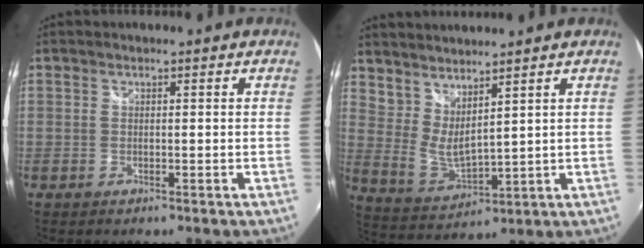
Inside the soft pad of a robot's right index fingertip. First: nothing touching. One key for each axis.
{"total": 8.2, "fx": 6.1, "fy": 2.3, "fz": 5.0, "tx": -0.092, "ty": -0.009, "tz": 0.123}